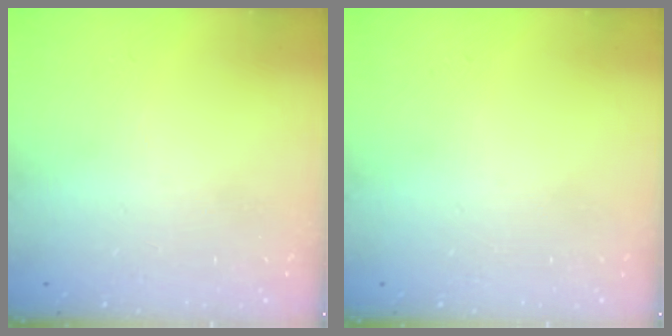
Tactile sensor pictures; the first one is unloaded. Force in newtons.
{"total": 0.0}